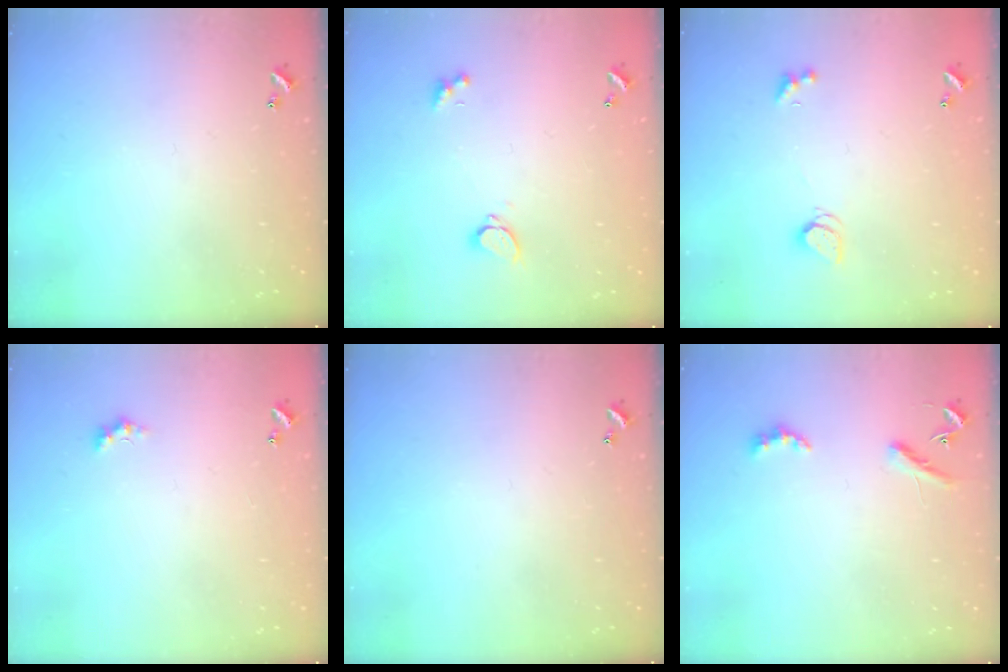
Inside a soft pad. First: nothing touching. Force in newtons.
{"total": 2.2, "press": 2.0, "slide": 0.9}
{"total": 1.7, "press": 1.7, "slide": 0.4}
{"total": 1.1, "press": 1.1, "slide": 0.4}
{"total": 0.0}
{"total": 3.1, "press": 3.0, "slide": 0.6}